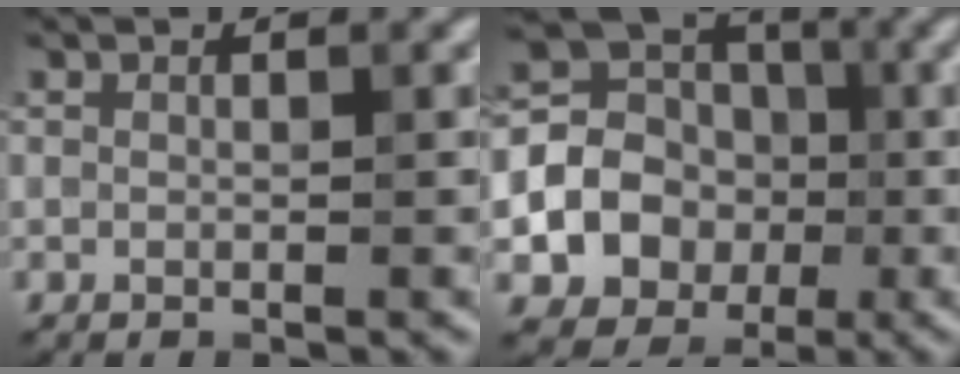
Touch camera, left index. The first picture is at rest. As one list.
[{"total": 9.4, "force": [-1.4, 8.3, 4.1], "torque": [-0.078, -0.007, -0.050]}]